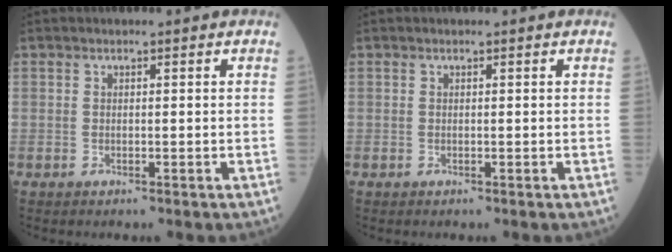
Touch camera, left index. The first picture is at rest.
{"total": 0.0}